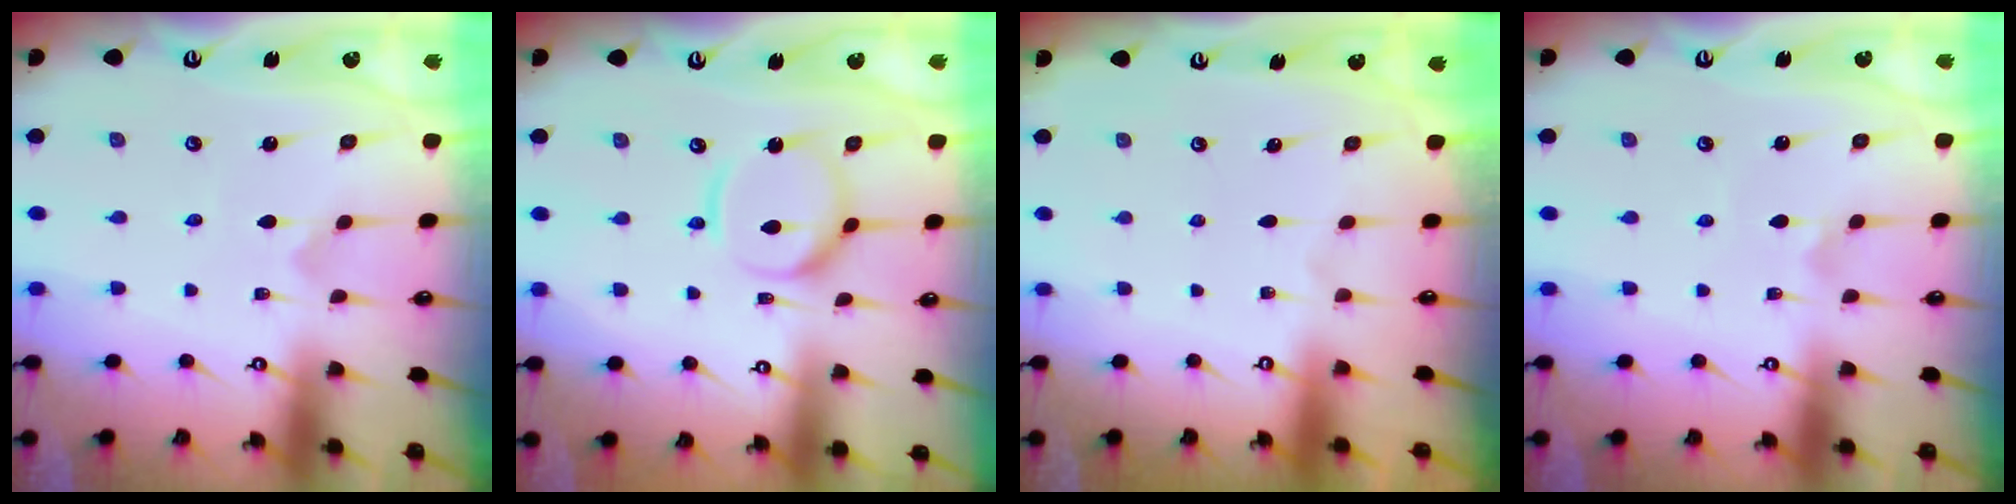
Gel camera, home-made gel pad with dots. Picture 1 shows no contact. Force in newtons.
{"total": 11.6, "press": 11.5, "slide": 1.2}
{"total": 0.0}
{"total": 2.5, "press": 2.5, "slide": 0.0}